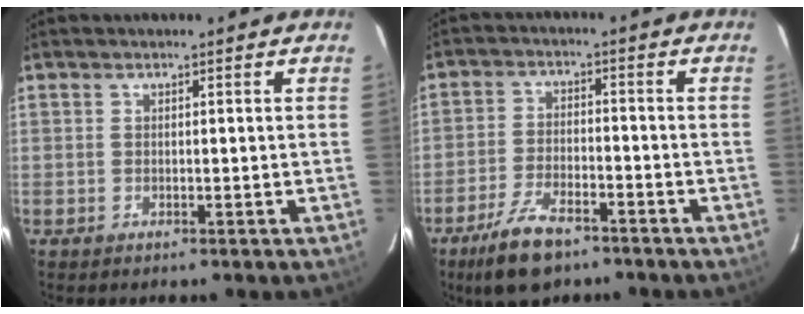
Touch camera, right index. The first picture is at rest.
{"total": 10.0, "force": [-7.1, 3.9, 5.8], "torque": [-0.141, -0.010, -0.128]}